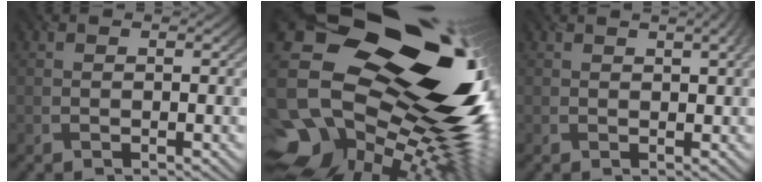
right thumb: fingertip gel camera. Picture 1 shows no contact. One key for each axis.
{"total": 20.0, "fx": -1.0, "fy": 14.6, "fz": 13.7, "tx": -0.287, "ty": -0.039, "tz": -0.010}
{"total": 2.1, "fx": 1.2, "fy": 0.6, "fz": 1.6, "tx": -0.022, "ty": 0.003, "tz": 0.020}